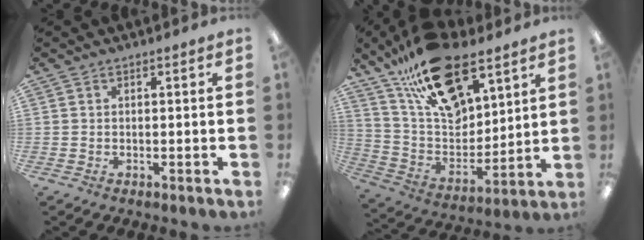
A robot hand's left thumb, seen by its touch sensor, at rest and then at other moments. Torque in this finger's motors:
{"motor_torque": [1.15, 1.12, 1.33, -1.44, 0.45]}